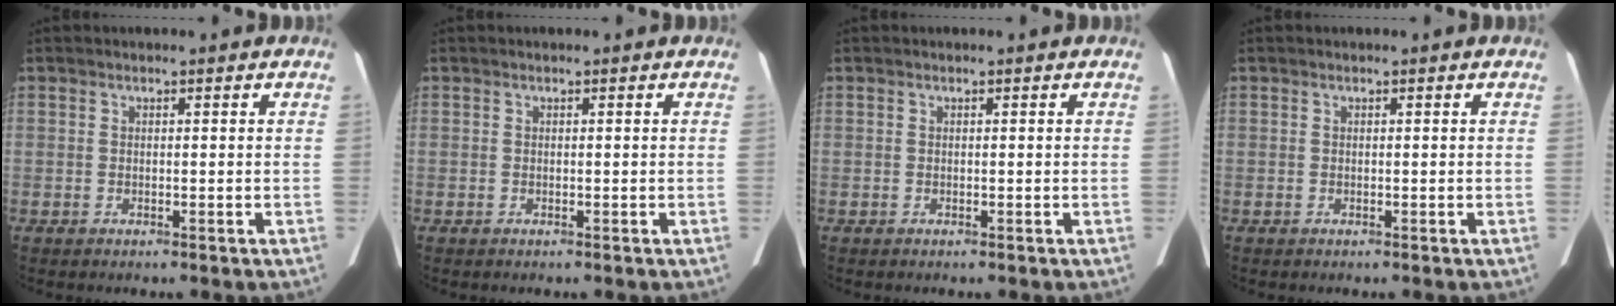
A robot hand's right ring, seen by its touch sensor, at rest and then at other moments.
{"total": 0.0}
{"total": 0.0}
{"total": 0.0}